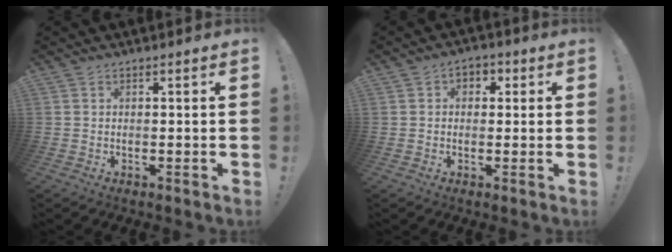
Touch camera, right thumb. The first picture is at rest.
{"total": 3.6, "force": [0.3, 3.1, 1.7], "torque": [-0.019, 0.006, 0.003]}